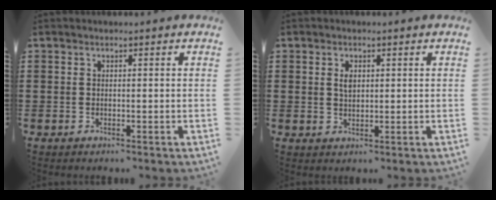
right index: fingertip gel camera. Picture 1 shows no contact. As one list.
[{"total": 2.0, "force": [0.6, 1.0, 1.6], "torque": [-0.034, 0.006, 0.009]}]